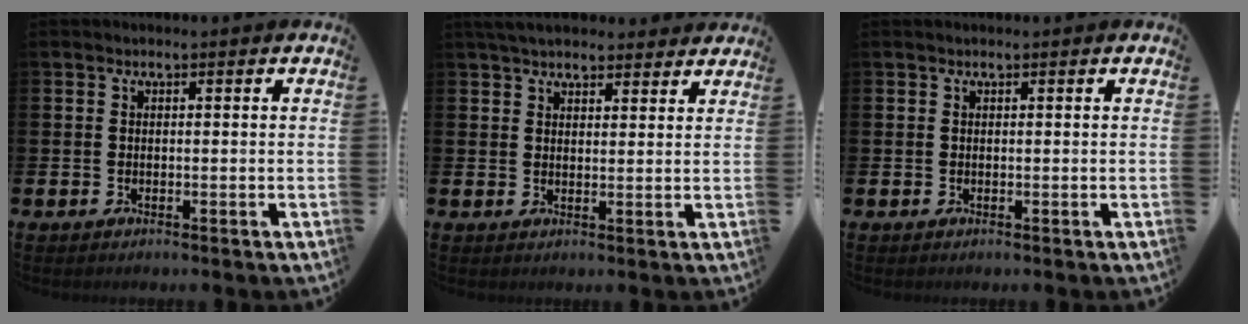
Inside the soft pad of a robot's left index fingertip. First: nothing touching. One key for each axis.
{"total": 4.5, "fx": 4.2, "fy": 1.3, "fz": 1.0, "tx": -0.025, "ty": -0.014, "tz": 0.078}
{"total": 0.0}